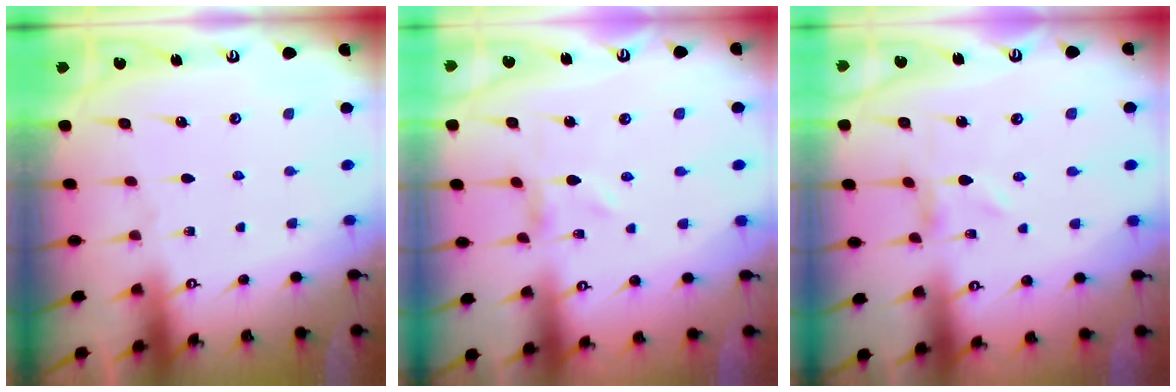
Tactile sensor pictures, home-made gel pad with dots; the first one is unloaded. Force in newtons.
{"total": 0.0}
{"total": 0.0}